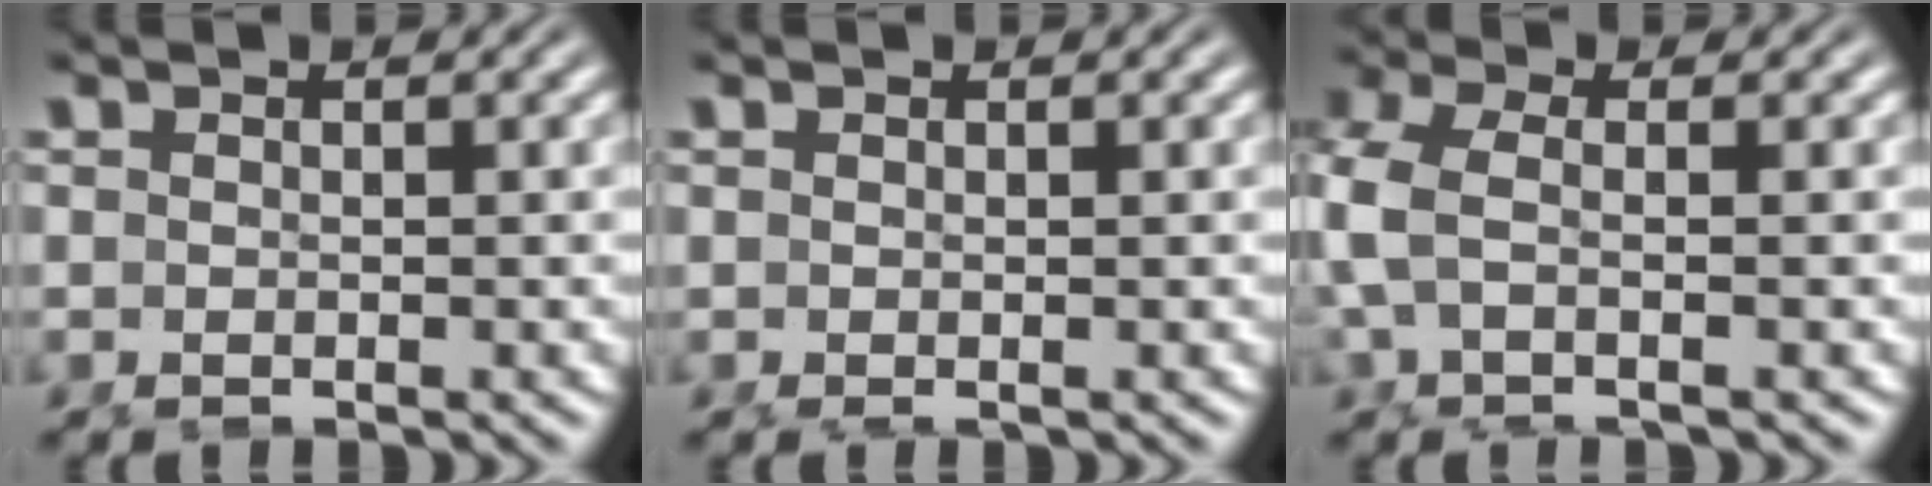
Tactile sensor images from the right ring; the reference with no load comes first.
{"total": 0.0}
{"total": 4.3, "force": [-0.1, 2.4, 3.6], "torque": [-0.102, -0.010, 0.004]}